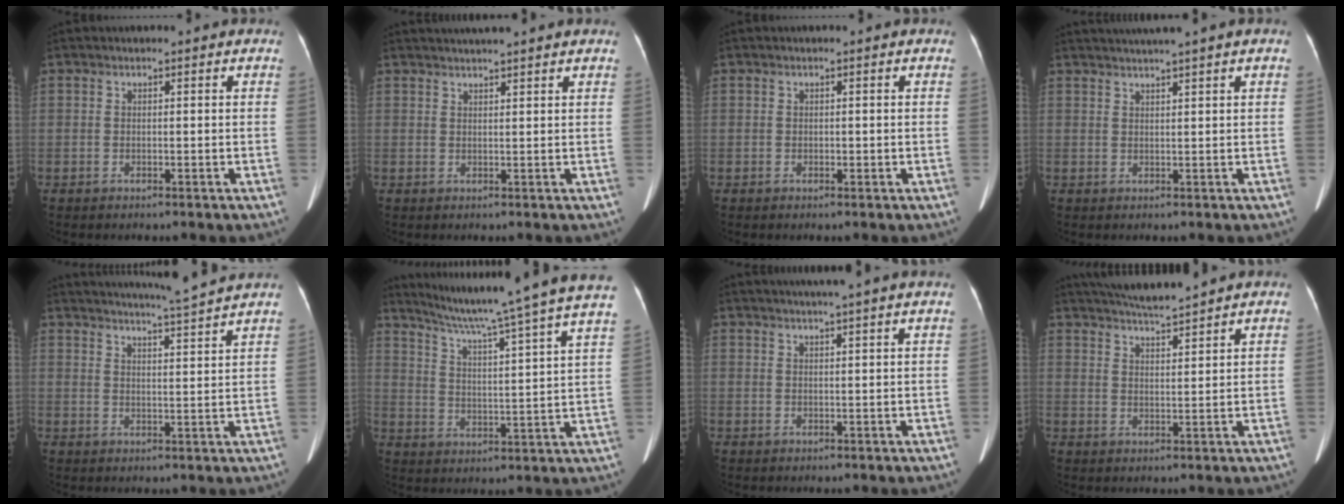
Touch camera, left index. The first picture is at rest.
{"total": 5.7, "force": [5.1, 0.0, 2.5], "torque": [-0.035, 0.035, 0.066]}
{"total": 0.6, "force": [-0.2, 0.4, 0.4], "torque": [-0.009, 0.000, -0.002]}
{"total": 4.4, "force": [3.5, -1.0, 2.5], "torque": [-0.037, 0.023, 0.059]}
{"total": 10.1, "force": [9.3, -2.1, 3.3], "torque": [-0.058, -0.015, 0.128]}
{"total": 23.7, "force": [20.3, -2.3, 12.0], "torque": [-0.195, -0.042, 0.273]}
{"total": 5.2, "force": [4.2, -1.2, 2.8], "torque": [-0.037, 0.016, 0.054]}
{"total": 6.3, "force": [5.9, -0.9, 2.1], "torque": [-0.043, 0.007, 0.105]}